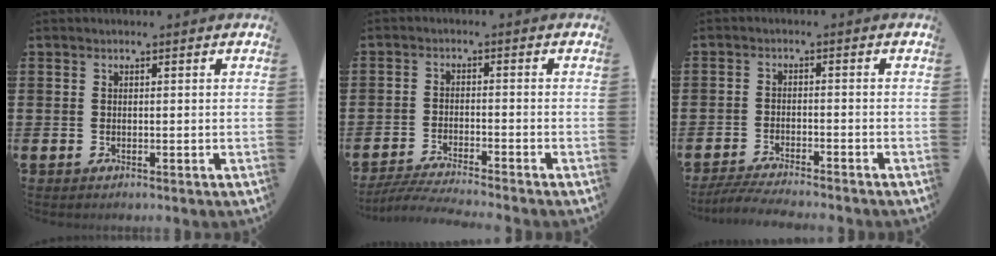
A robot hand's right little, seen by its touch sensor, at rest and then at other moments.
{"total": 3.4, "force": [-3.2, -0.3, 1.2], "torque": [-0.018, -0.004, -0.062]}
{"total": 3.2, "force": [-3.0, -0.1, 1.0], "torque": [-0.022, -0.003, -0.061]}